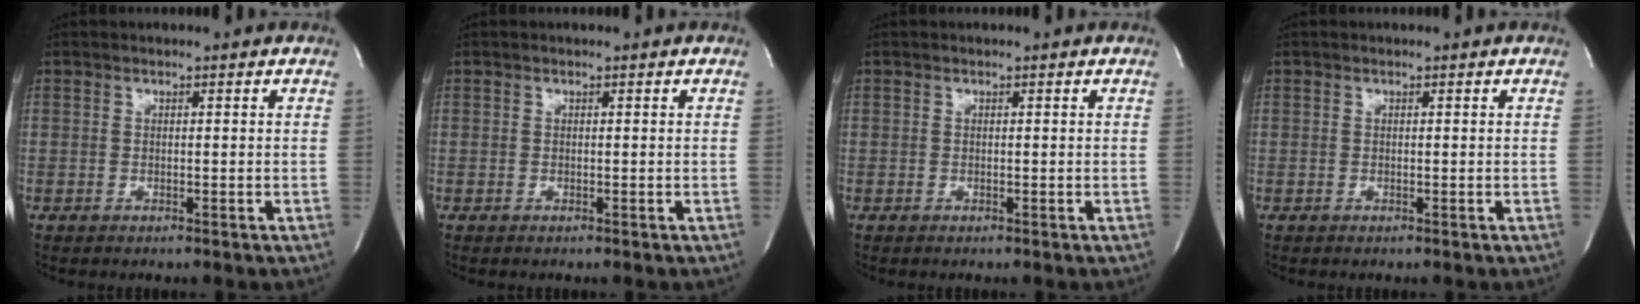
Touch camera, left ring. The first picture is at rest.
{"total": 0.0}
{"total": 0.0}
{"total": 0.0}